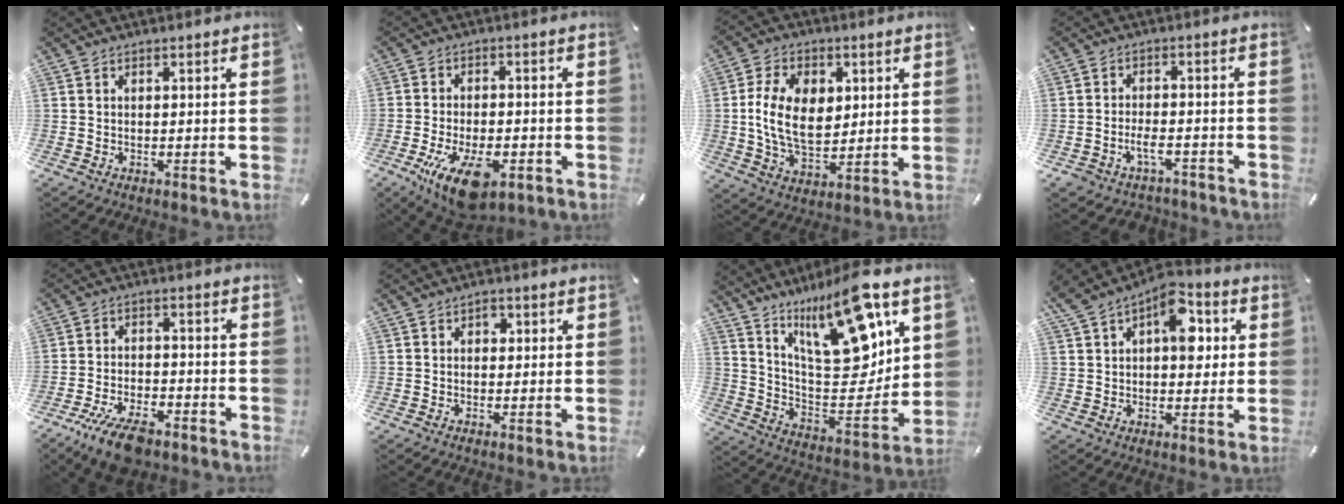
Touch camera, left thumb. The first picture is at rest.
{"total": 13.3, "force": [-5.9, 6.6, 9.9], "torque": [-0.186, 0.015, -0.096]}
{"total": 13.8, "force": [1.8, 9.3, 10.1], "torque": [-0.202, 0.006, 0.031]}
{"total": 5.6, "force": [-3.0, 3.4, 3.2], "torque": [-0.069, 0.009, -0.056]}
{"total": 9.8, "force": [-6.7, 4.2, 5.8], "torque": [-0.111, 0.034, -0.123]}
{"total": 2.1, "force": [0.4, 1.7, 1.1], "torque": [-0.009, 0.003, 0.000]}
{"total": 20.9, "force": [12.8, 7.8, 14.6], "torque": [-0.221, -0.085, 0.211]}
{"total": 11.8, "force": [4.0, 7.4, 8.3], "torque": [-0.100, -0.013, 0.066]}